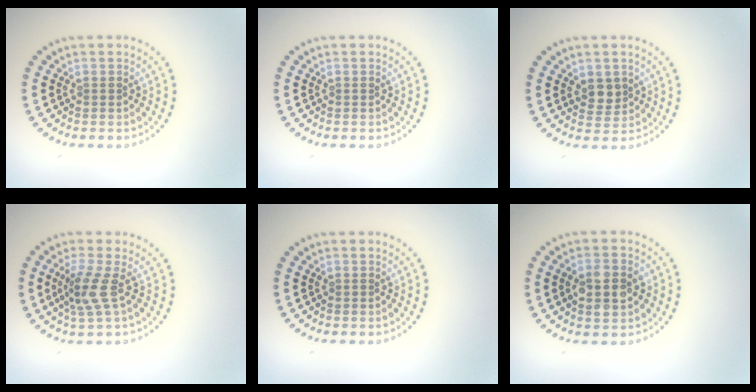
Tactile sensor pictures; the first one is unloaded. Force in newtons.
{"total": 0.0}
{"total": 2.0, "press": 1.8, "slide": 0.8}
{"total": 2.8, "press": 2.1, "slide": 1.8}
{"total": 0.0}
{"total": 3.3, "press": 3.3, "slide": 0.3}